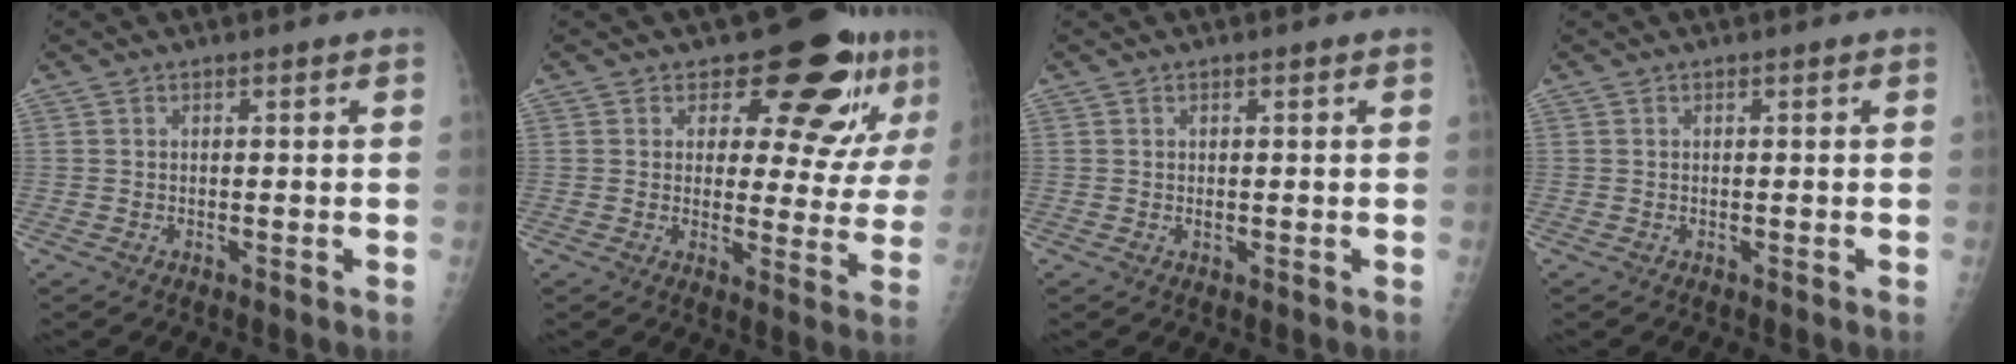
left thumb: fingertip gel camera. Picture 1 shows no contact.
{"total": 13.8, "force": [8.6, 6.7, 8.5], "torque": [-0.055, -0.054, 0.101]}
{"total": 0.7, "force": [0.1, 0.4, 0.6], "torque": [-0.008, -0.001, 0.004]}
{"total": 0.0}